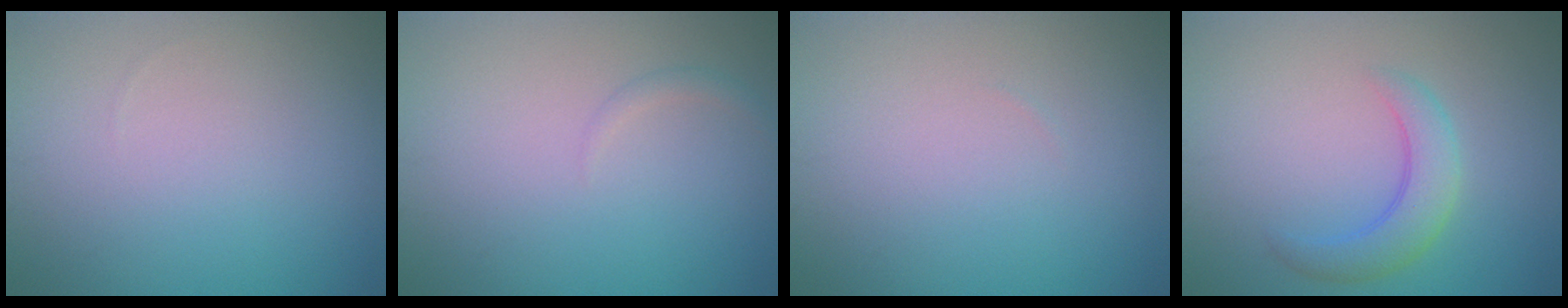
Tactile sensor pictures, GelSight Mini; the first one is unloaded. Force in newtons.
{"total": 0.7, "press": 0.7, "slide": 0.1}
{"total": 0.0}
{"total": 3.3, "press": 3.3, "slide": 0.2}